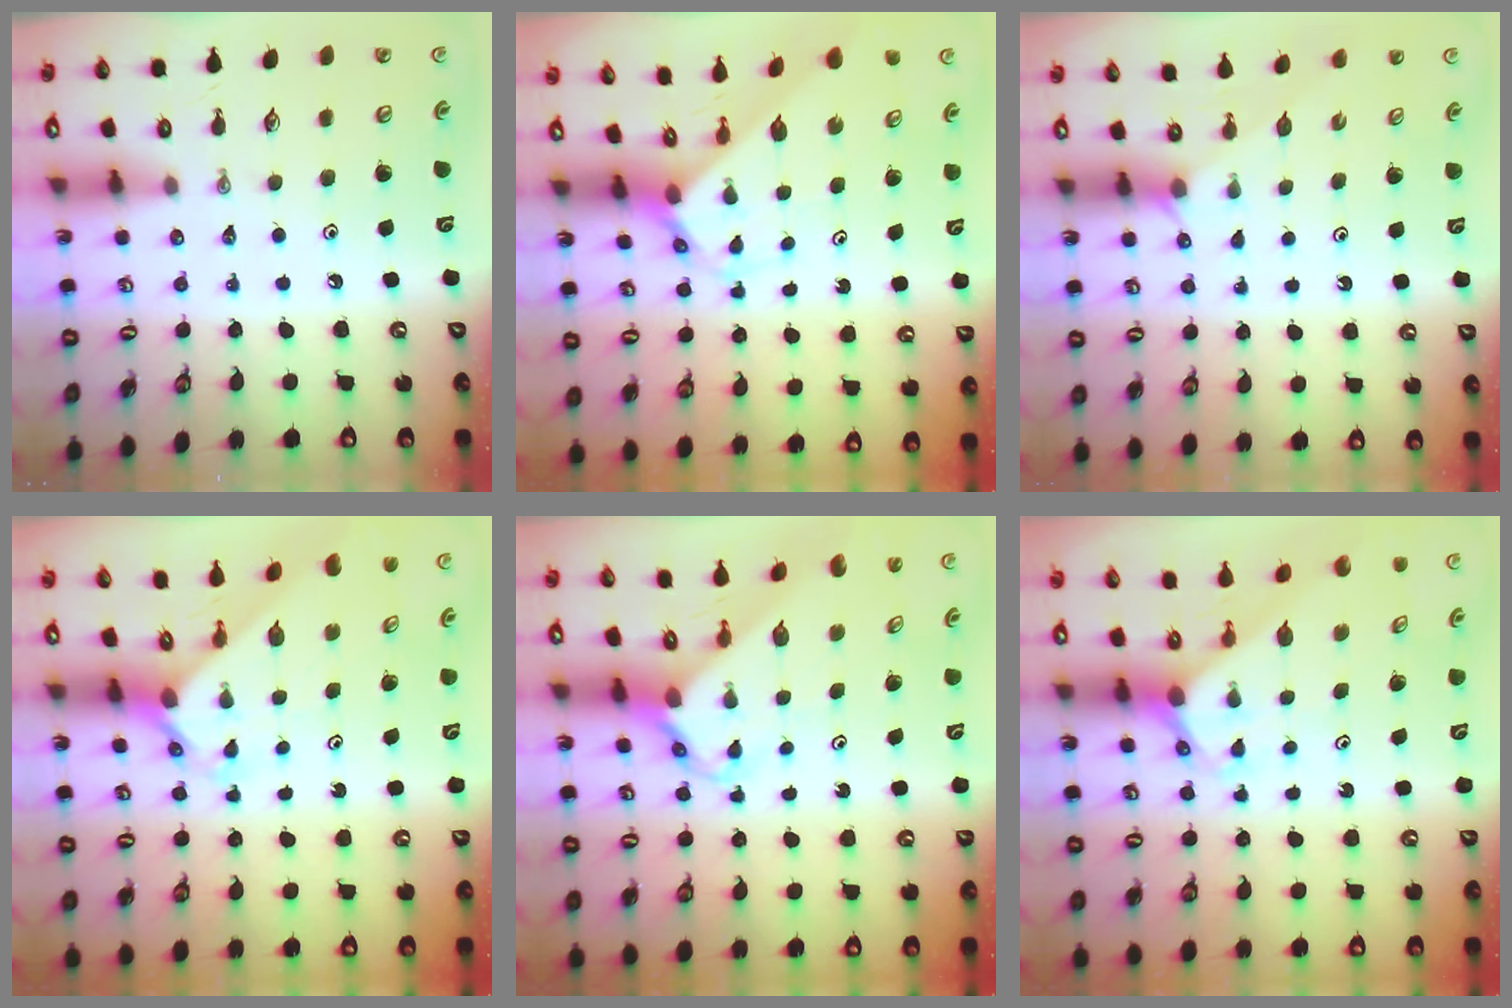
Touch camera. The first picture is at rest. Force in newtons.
{"total": 2.6, "press": 2.6, "slide": 0.2}
{"total": 1.3, "press": 1.3, "slide": 0.3}
{"total": 2.3, "press": 2.3, "slide": 0.2}
{"total": 2.7, "press": 2.7, "slide": 0.2}
{"total": 2.8, "press": 2.8, "slide": 0.2}